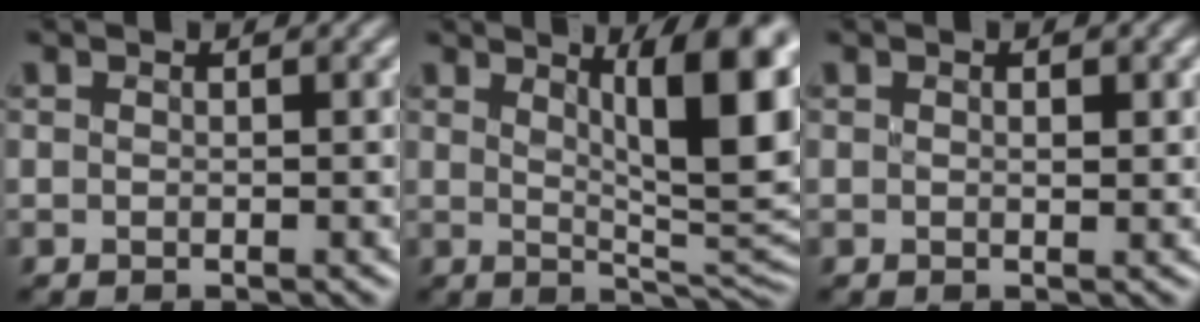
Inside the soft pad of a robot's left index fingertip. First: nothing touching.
{"total": 11.2, "force": [3.5, 3.2, 10.1], "torque": [-0.106, 0.007, 0.052]}
{"total": 0.7, "force": [0.2, 0.0, 0.7], "torque": [-0.015, 0.001, 0.009]}